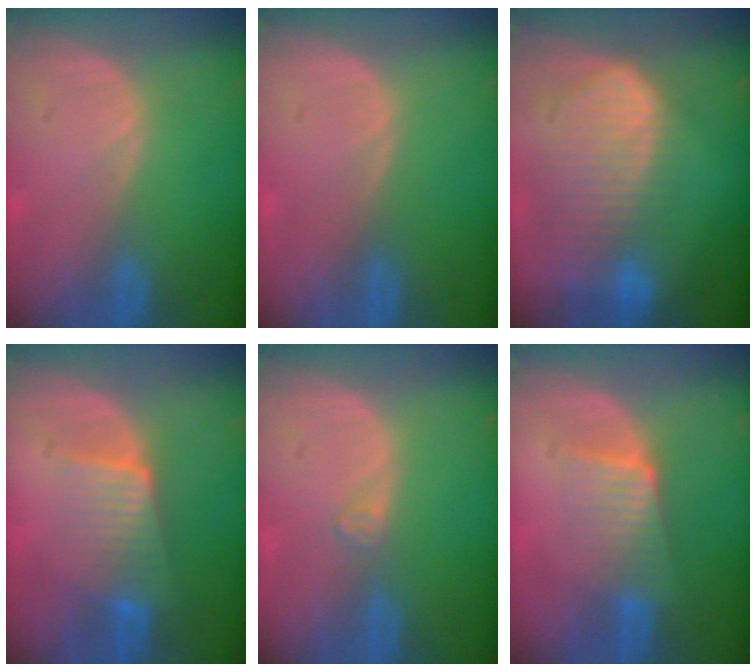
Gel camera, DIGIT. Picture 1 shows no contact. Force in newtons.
{"total": 0.0}
{"total": 10.5, "press": 9.0, "slide": 5.3}
{"total": 6.2, "press": 5.9, "slide": 1.8}
{"total": 1.1, "press": 1.0, "slide": 0.2}
{"total": 5.7, "press": 5.4, "slide": 1.9}